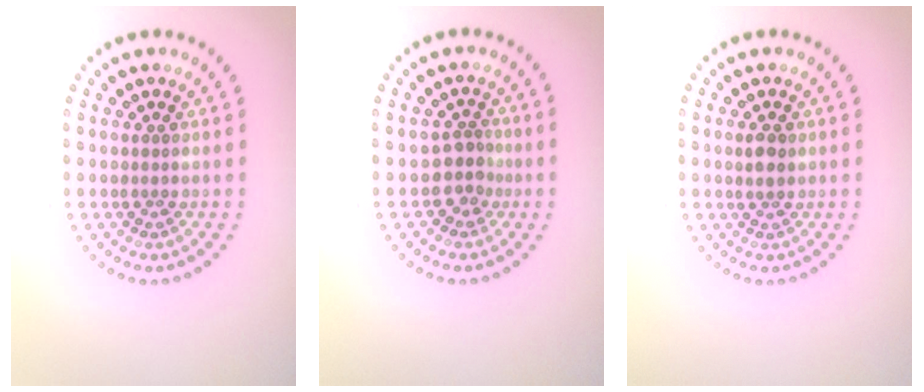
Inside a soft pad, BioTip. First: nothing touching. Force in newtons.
{"total": 2.1, "press": 1.6, "slide": 1.4}
{"total": 1.5, "press": 1.4, "slide": 0.5}